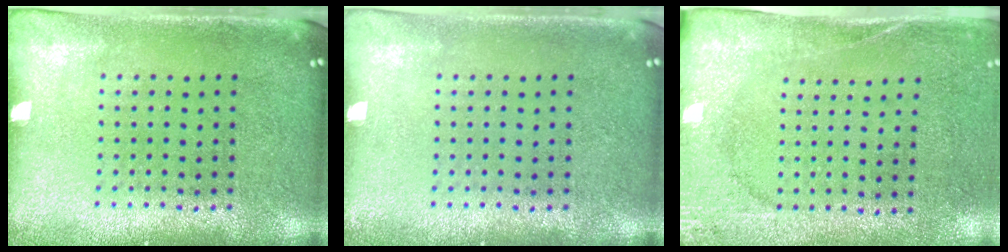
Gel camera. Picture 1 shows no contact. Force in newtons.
{"total": 0.0}
{"total": 2.6, "press": 2.0, "slide": 1.6}